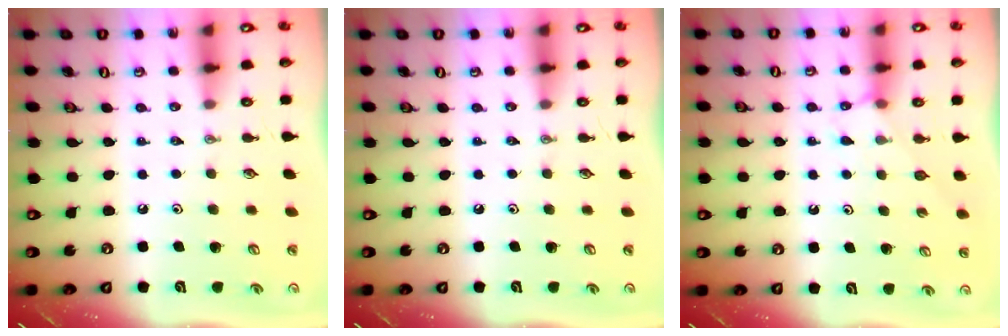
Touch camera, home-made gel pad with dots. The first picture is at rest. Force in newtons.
{"total": 0.0}
{"total": 5.0, "press": 5.0, "slide": 0.4}